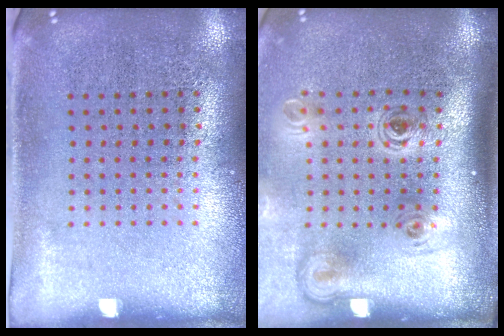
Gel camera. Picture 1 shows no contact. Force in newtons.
{"total": 2.2, "press": 1.5, "slide": 1.7}